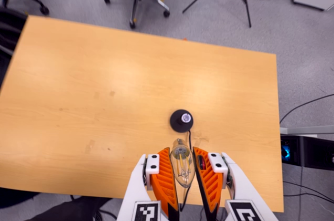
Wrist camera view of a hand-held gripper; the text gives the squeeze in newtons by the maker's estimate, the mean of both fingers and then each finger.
{"total": 13.2, "left": 14.8, "right": 11.7}